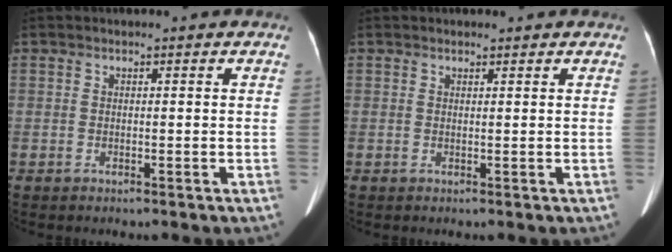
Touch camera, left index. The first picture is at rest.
{"total": 0.6, "force": [0.5, 0.2, 0.1], "torque": [-0.011, -0.001, 0.008]}